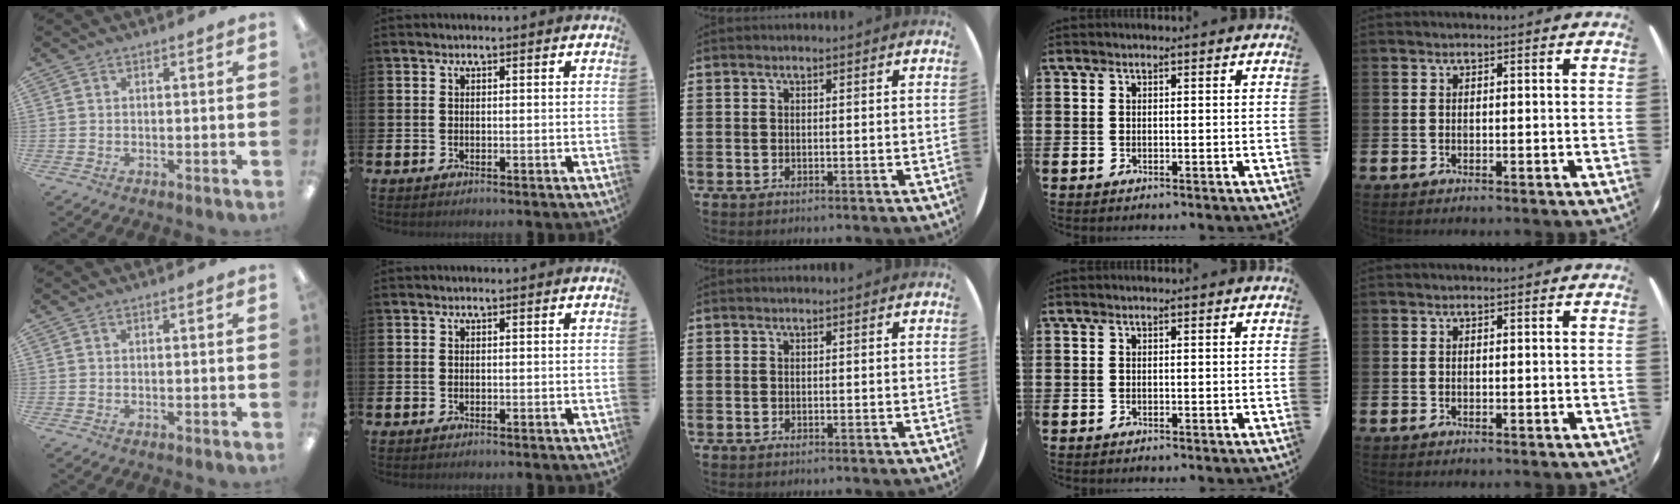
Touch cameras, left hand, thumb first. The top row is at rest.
{}